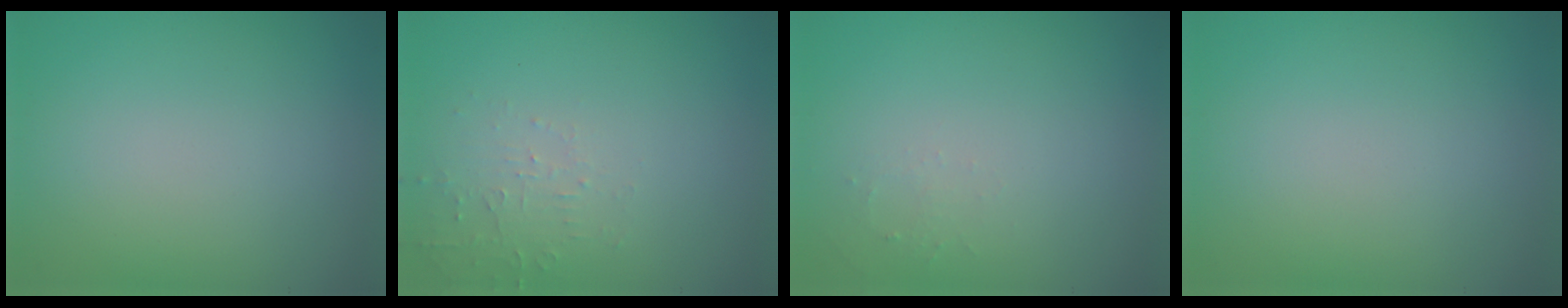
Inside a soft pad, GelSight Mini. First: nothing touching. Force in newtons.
{"total": 1.5, "press": 1.5, "slide": 0.3}
{"total": 0.8, "press": 0.8, "slide": 0.3}
{"total": 0.0}